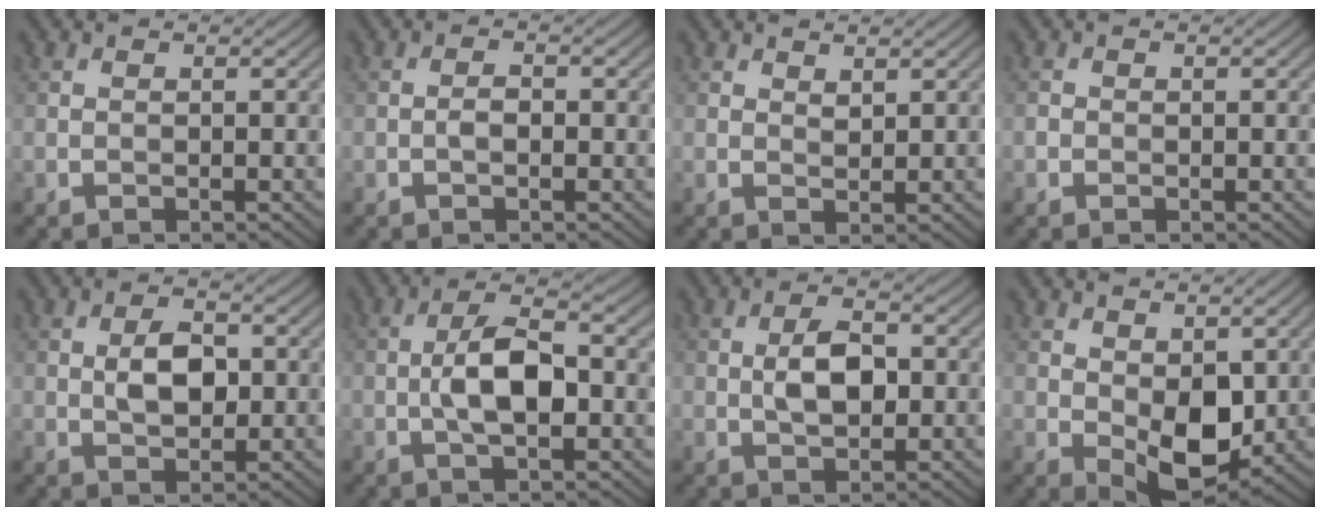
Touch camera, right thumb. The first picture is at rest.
{"total": 1.3, "force": [-0.4, 0.6, 1.1], "torque": [-0.020, 0.005, -0.011]}
{"total": 1.4, "force": [1.1, 0.6, 0.7], "torque": [-0.016, -0.004, 0.022]}
{"total": 0.8, "force": [-0.3, 0.8, 0.2], "torque": [-0.002, -0.004, -0.009]}
{"total": 4.3, "force": [0.4, 2.6, 3.5], "torque": [-0.066, 0.002, 0.004]}
{"total": 6.9, "force": [-0.6, 2.7, 6.3], "torque": [-0.120, 0.009, -0.018]}
{"total": 4.7, "force": [0.1, 2.5, 4.0], "torque": [-0.078, 0.004, 0.000]}
{"total": 7.5, "force": [0.1, 4.5, 6.0], "torque": [-0.109, -0.013, 0.010]}